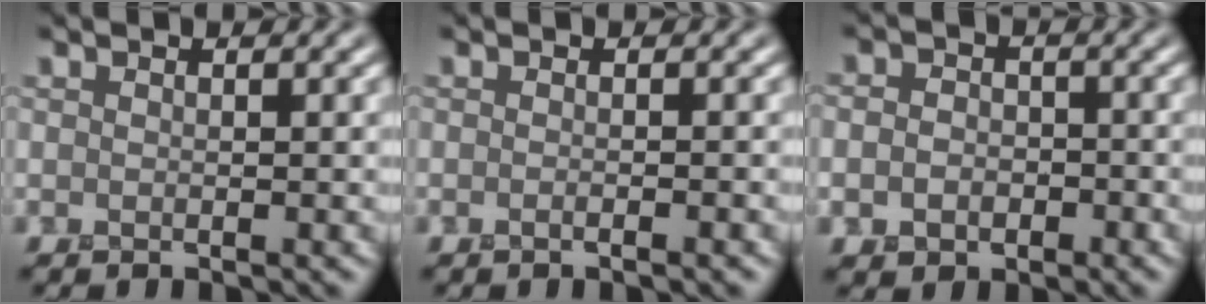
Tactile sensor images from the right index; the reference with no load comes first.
{"total": 1.6, "force": [-0.5, 0.6, 1.4], "torque": [-0.005, 0.001, -0.015]}
{"total": 3.3, "force": [-1.0, 2.7, 1.6], "torque": [-0.008, -0.007, -0.021]}